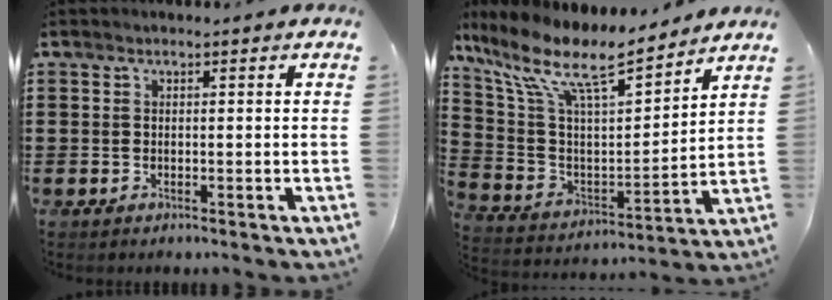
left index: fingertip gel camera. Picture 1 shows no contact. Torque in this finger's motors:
{"motor_torque": [2.14, 0.00, 0.50, 0.07]}